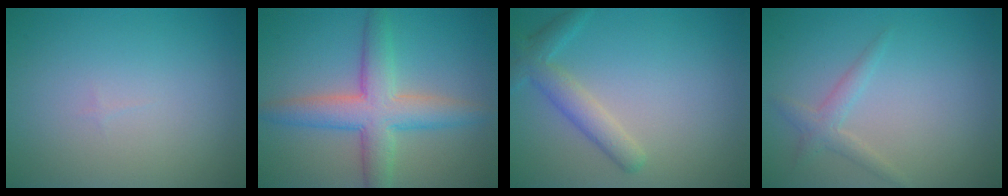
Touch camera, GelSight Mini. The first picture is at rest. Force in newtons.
{"total": 5.9, "press": 5.9, "slide": 0.2}
{"total": 2.1, "press": 2.1, "slide": 0.3}
{"total": 1.7, "press": 1.7, "slide": 0.0}